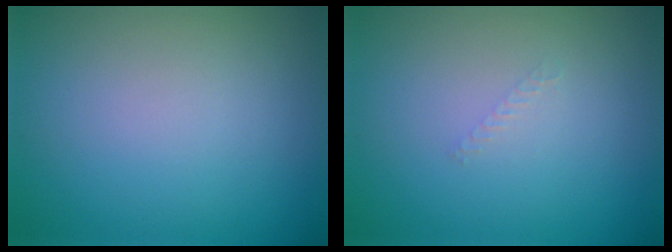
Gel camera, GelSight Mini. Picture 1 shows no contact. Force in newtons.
{"total": 0.6, "press": 0.6, "slide": 0.1}